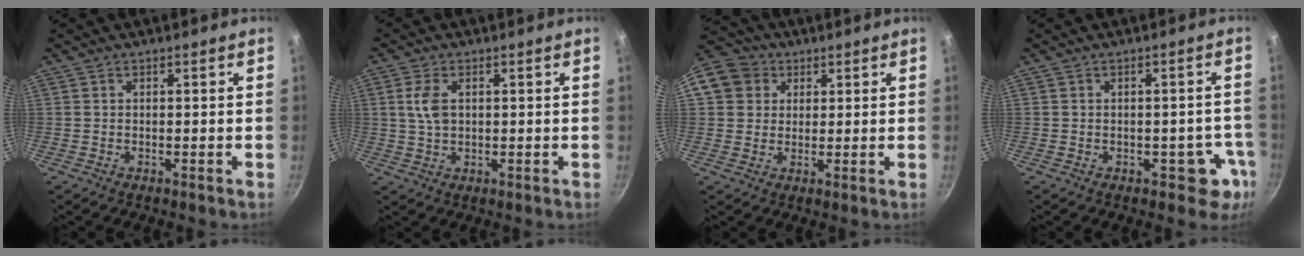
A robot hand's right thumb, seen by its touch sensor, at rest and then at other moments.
{"total": 4.9, "force": [1.1, 2.9, 3.8], "torque": [-0.074, 0.001, 0.022]}
{"total": 11.0, "force": [3.6, 9.6, 3.9], "torque": [-0.065, 0.023, 0.055]}
{"total": 5.5, "force": [-2.1, 3.8, 3.4], "torque": [0.007, 0.023, -0.018]}